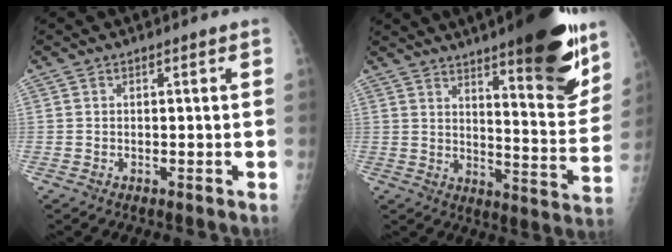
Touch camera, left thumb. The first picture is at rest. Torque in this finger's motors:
{"motor_torque": [2.22, 0.91, 1.23, -1.17, 0.11]}